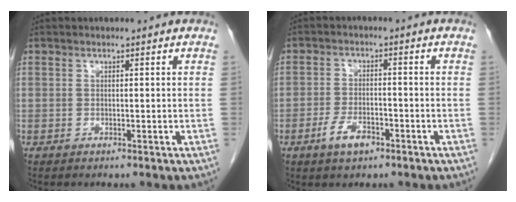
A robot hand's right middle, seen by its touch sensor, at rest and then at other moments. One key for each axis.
{"total": 4.4, "fx": -2.6, "fy": 1.8, "fz": 3.1, "tx": -0.063, "ty": 0.001, "tz": -0.044}